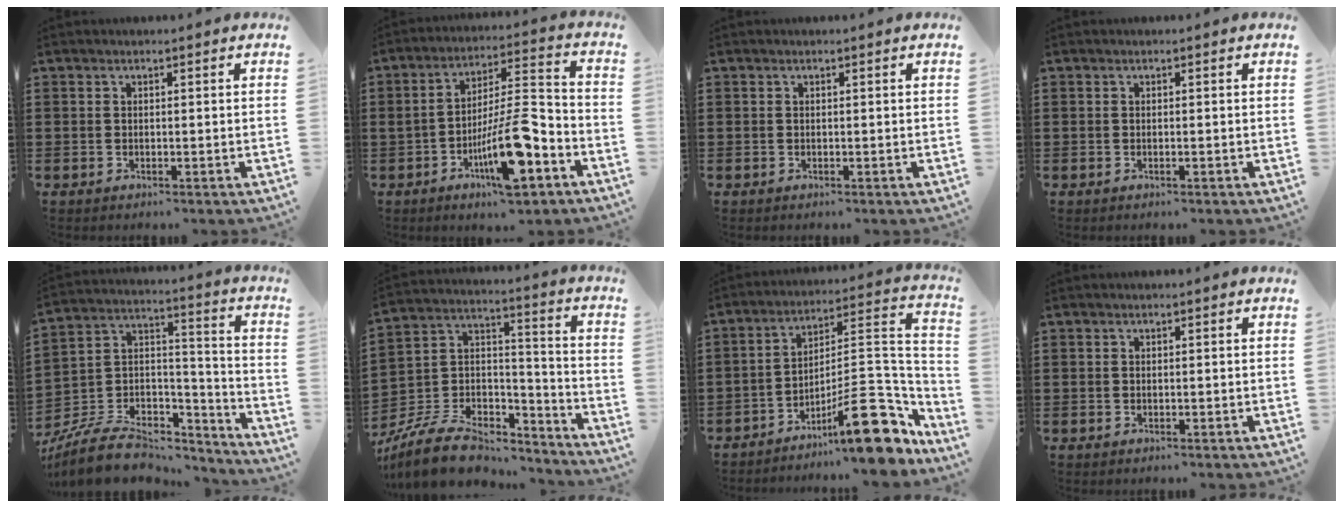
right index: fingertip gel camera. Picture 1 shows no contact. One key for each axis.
{"total": 13.0, "fx": -6.0, "fy": 3.1, "fz": 11.1, "tx": -0.194, "ty": 0.010, "tz": -0.108}
{"total": 0.0}
{"total": 0.0}
{"total": 8.8, "fx": -6.6, "fy": 4.5, "fz": 3.8, "tx": -0.088, "ty": 0.009, "tz": -0.125}
{"total": 10.6, "fx": -8.1, "fy": 4.6, "fz": 5.0, "tx": -0.116, "ty": 0.019, "tz": -0.156}
{"total": 17.1, "fx": -9.7, "fy": 4.9, "fz": 13.2, "tx": -0.161, "ty": 0.032, "tz": -0.157}
{"total": 0.0}